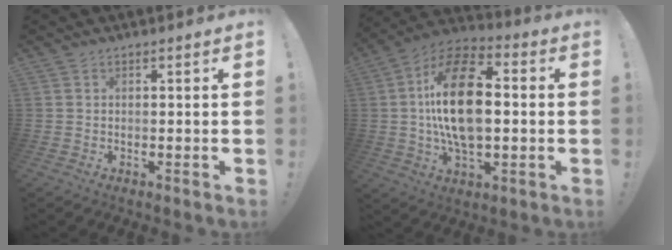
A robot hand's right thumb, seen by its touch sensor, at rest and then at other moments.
{"total": 20.9, "force": [0.9, 11.7, 17.3], "torque": [-0.311, 0.004, 0.007]}